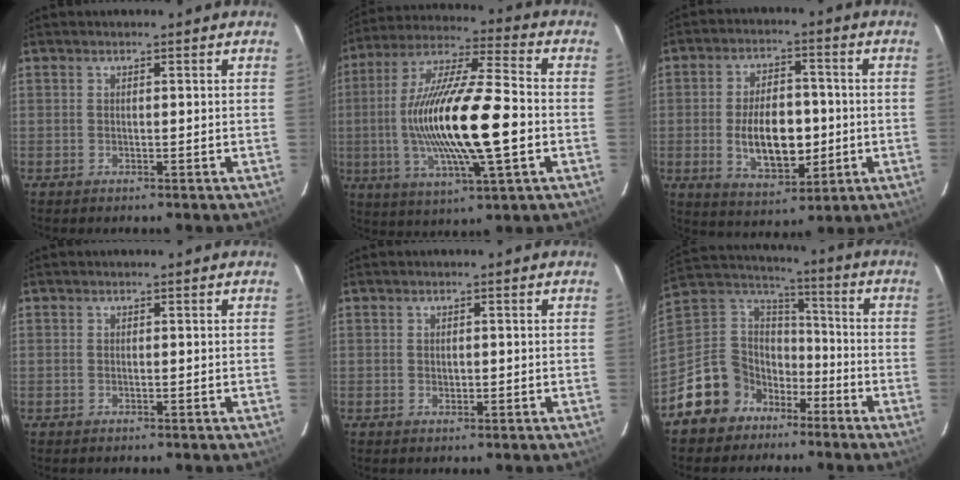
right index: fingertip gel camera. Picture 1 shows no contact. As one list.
[{"total": 22.0, "force": [-2.8, 4.1, 21.4], "torque": [-0.407, -0.007, -0.053]}, {"total": 12.9, "force": [-1.7, 6.8, 10.9], "torque": [-0.198, 0.004, -0.014]}, {"total": 0.0}, {"total": 1.0, "force": [0.0, 0.8, 0.6], "torque": [-0.009, 0.002, 0.001]}, {"total": 13.0, "force": [-8.1, 9.9, 2.1], "torque": [-0.069, 0.056, -0.143]}]